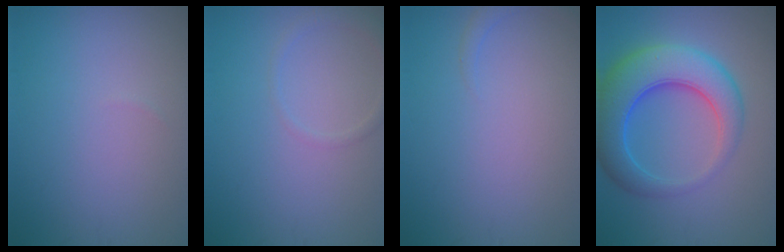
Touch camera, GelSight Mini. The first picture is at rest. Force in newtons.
{"total": 1.4, "press": 1.4, "slide": 0.1}
{"total": 0.8, "press": 0.8, "slide": 0.1}
{"total": 8.2, "press": 8.1, "slide": 0.3}